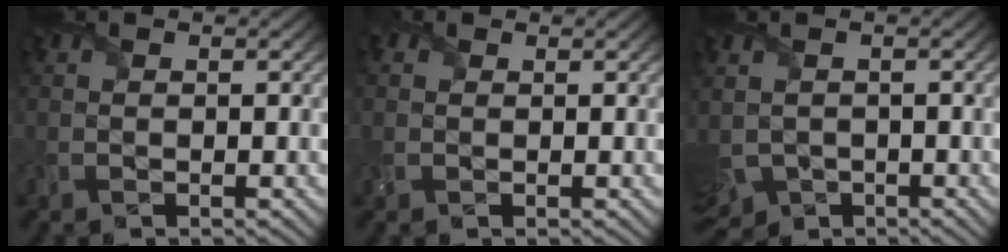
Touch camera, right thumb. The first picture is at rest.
{"total": 1.6, "force": [0.4, 1.5, 0.5], "torque": [-0.017, 0.001, 0.006]}
{"total": 4.3, "force": [-1.7, 3.0, 2.7], "torque": [-0.075, -0.027, -0.024]}